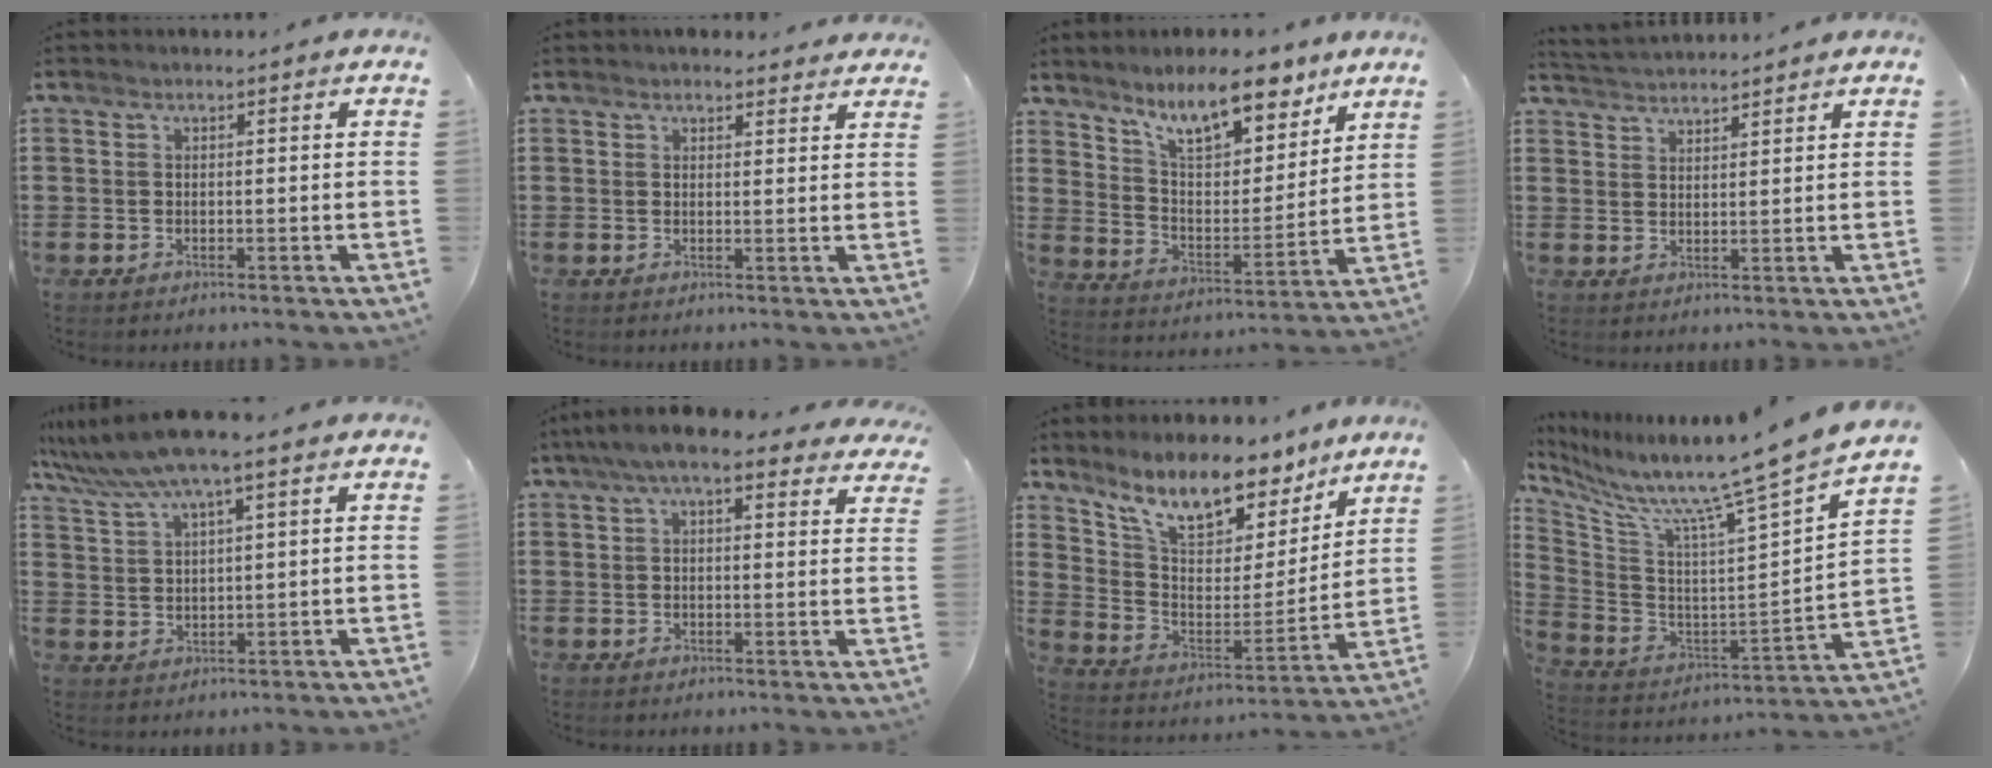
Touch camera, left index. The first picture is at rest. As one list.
[{"total": 2.3, "force": [2.2, 0.5, 0.3], "torque": [-0.003, -0.004, 0.041]}, {"total": 11.3, "force": [8.9, 3.5, 6.0], "torque": [-0.112, -0.038, 0.157]}, {"total": 2.7, "force": [2.7, -0.2, -0.2], "torque": [-0.004, -0.007, 0.052]}, {"total": 6.8, "force": [4.8, 0.2, 4.8], "torque": [-0.112, -0.016, 0.083]}, {"total": 6.5, "force": [4.7, 1.5, 4.2], "torque": [-0.095, -0.002, 0.084]}, {"total": 11.1, "force": [9.1, 3.6, 5.2], "torque": [-0.125, -0.054, 0.164]}, {"total": 9.3, "force": [8.2, -2.4, 3.8], "torque": [-0.098, -0.091, 0.116]}]